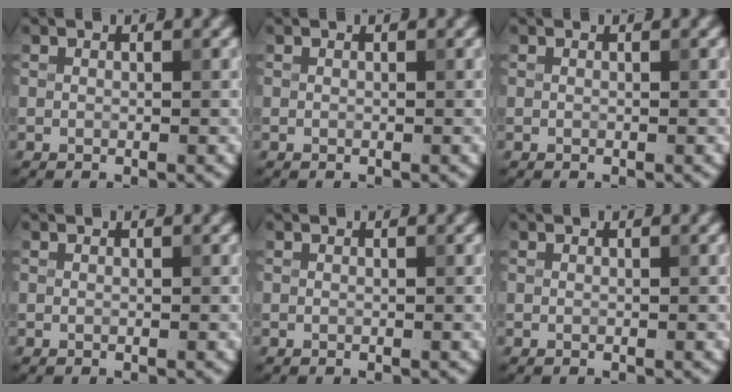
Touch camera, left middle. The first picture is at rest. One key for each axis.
{"total": 0.0}
{"total": 0.0}
{"total": 0.0}
{"total": 0.0}
{"total": 0.0}